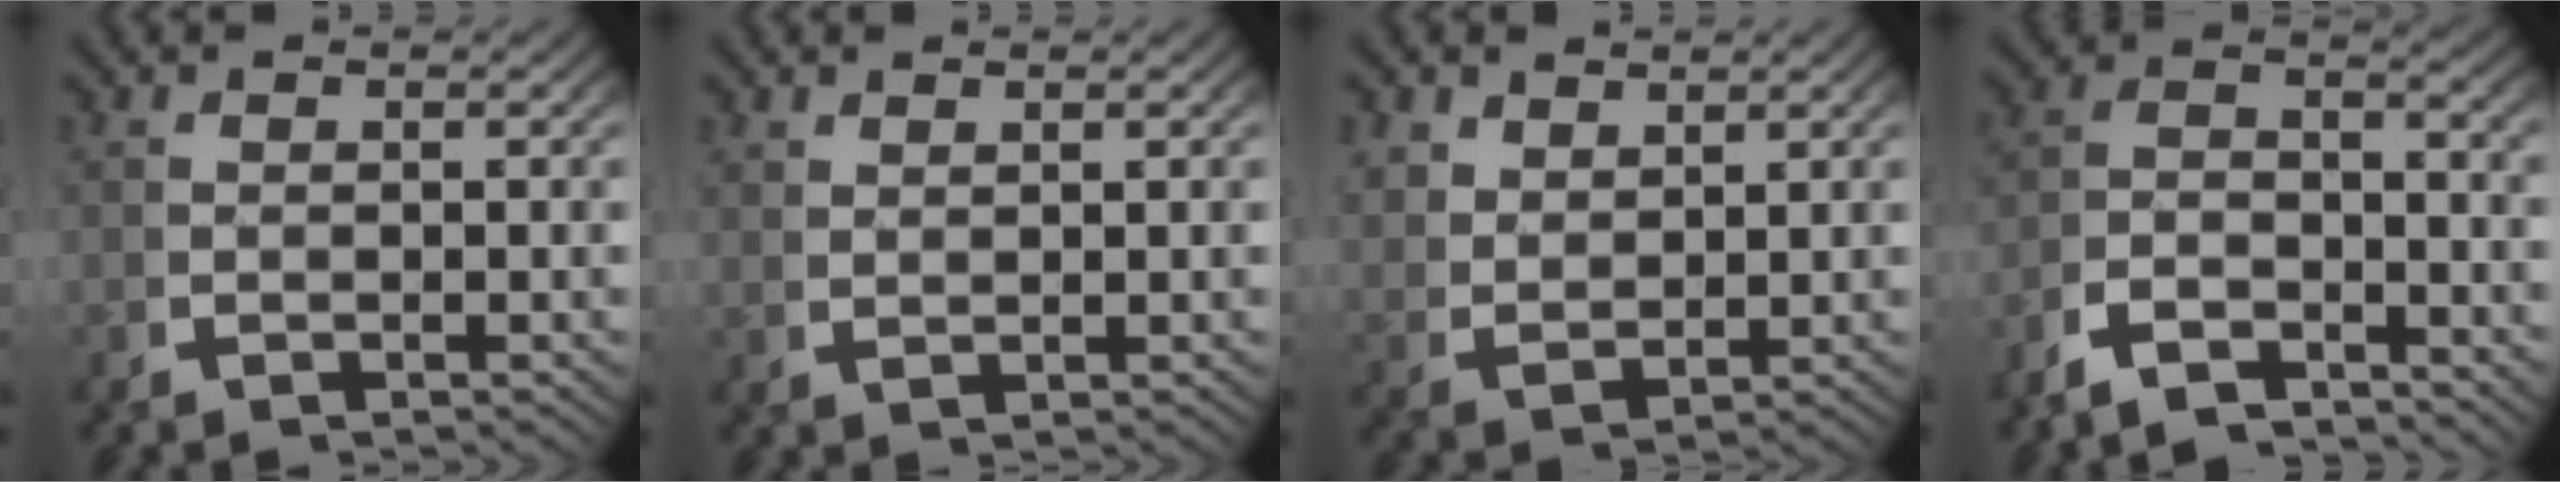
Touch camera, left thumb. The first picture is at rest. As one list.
[{"total": 1.4, "force": [1.2, -0.3, 0.4], "torque": [-0.009, 0.002, 0.030]}, {"total": 2.8, "force": [2.0, 1.5, 1.3], "torque": [-0.033, -0.010, 0.054]}, {"total": 5.6, "force": [-3.1, 3.0, 3.5], "torque": [-0.059, -0.018, -0.058]}]